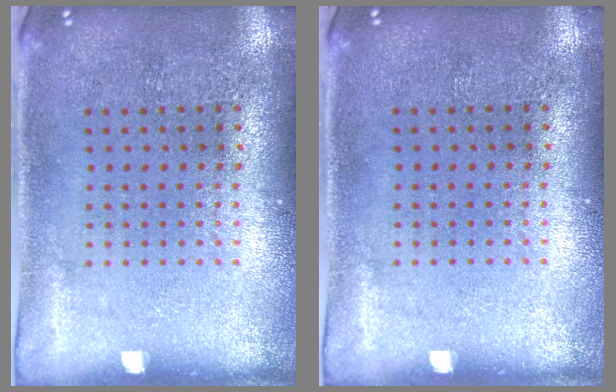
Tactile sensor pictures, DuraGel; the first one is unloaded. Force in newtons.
{"total": 0.0}